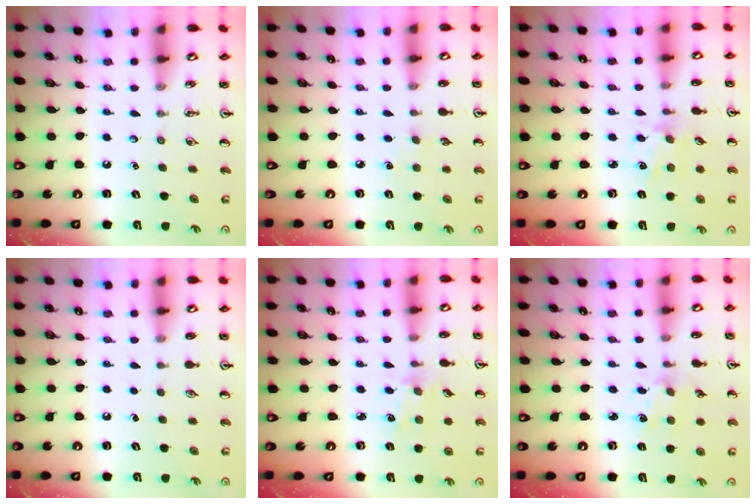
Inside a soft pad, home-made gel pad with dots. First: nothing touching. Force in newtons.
{"total": 2.8, "press": 2.8, "slide": 0.4}
{"total": 2.0, "press": 2.0, "slide": 0.4}
{"total": 0.0}
{"total": 1.6, "press": 1.5, "slide": 0.3}
{"total": 2.1, "press": 2.1, "slide": 0.4}